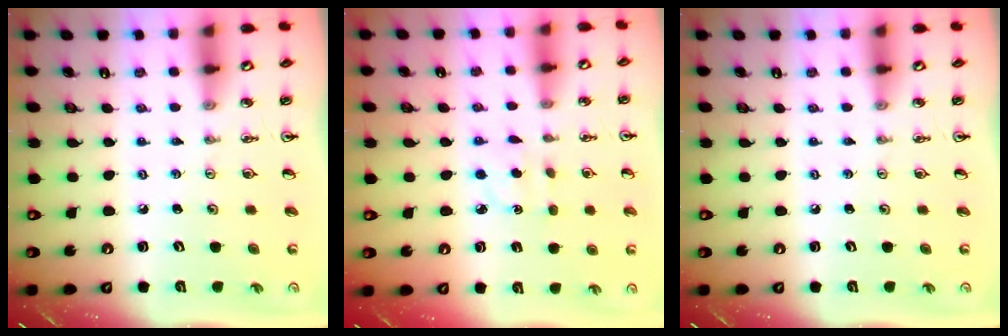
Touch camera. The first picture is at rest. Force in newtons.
{"total": 2.7, "press": 2.6, "slide": 0.9}
{"total": 0.0}